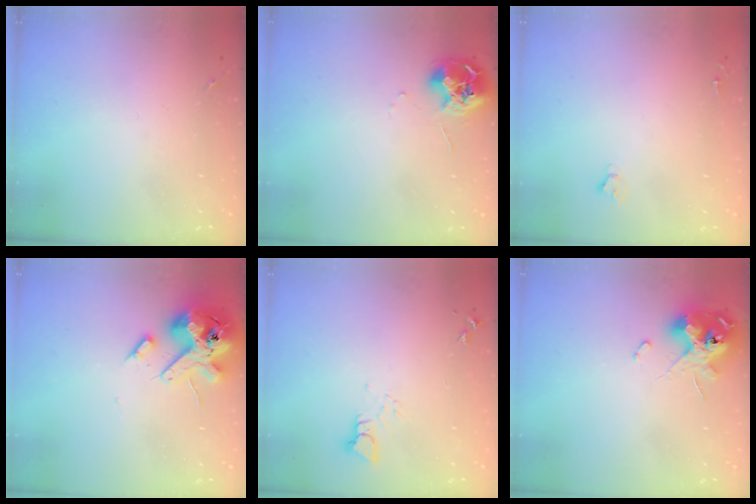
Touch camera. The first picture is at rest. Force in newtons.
{"total": 9.6, "press": 9.5, "slide": 0.6}
{"total": 1.8, "press": 1.8, "slide": 0.1}
{"total": 14.5, "press": 14.4, "slide": 2.4}
{"total": 3.4, "press": 3.4, "slide": 0.3}
{"total": 12.4, "press": 12.2, "slide": 1.8}